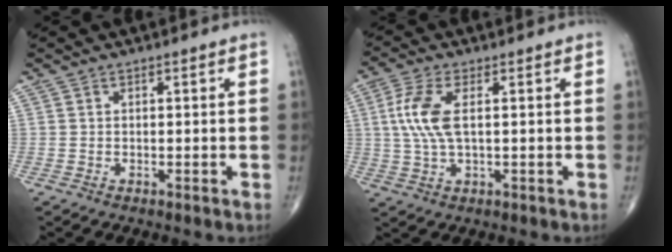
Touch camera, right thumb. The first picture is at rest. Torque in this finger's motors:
{"motor_torque": [0.51, 0.63, 1.03, -0.65, 0.36]}